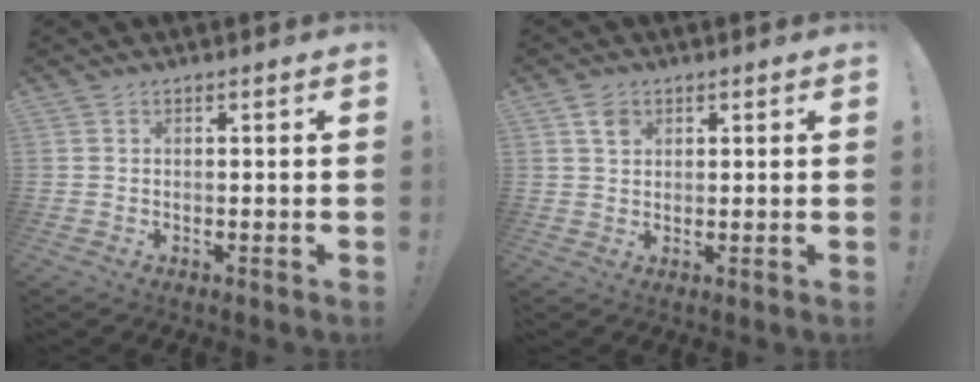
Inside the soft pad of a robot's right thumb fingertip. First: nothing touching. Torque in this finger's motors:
{"motor_torque": [0.68, 0.85, 0.52, -0.07, -0.01]}